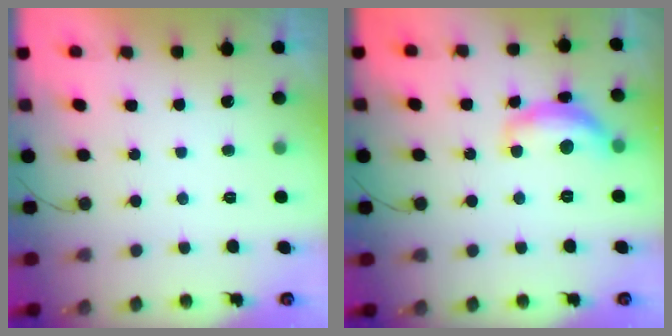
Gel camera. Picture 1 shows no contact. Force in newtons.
{"total": 11.6, "press": 11.6, "slide": 0.6}